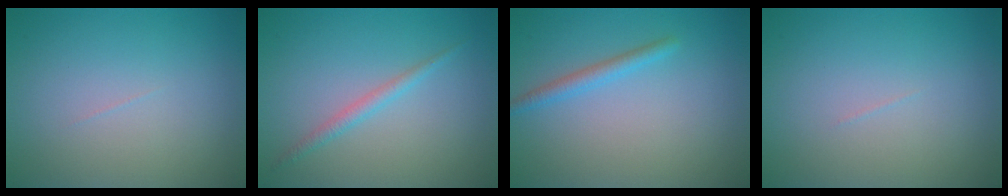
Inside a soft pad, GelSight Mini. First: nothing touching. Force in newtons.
{"total": 1.4, "press": 1.4, "slide": 0.1}
{"total": 1.6, "press": 1.6, "slide": 0.1}
{"total": 0.0}